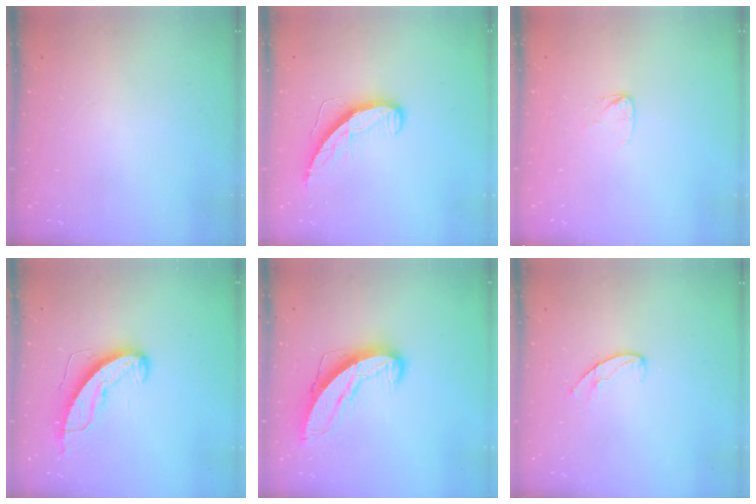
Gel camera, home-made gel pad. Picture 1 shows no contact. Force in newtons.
{"total": 10.3, "press": 10.3, "slide": 0.6}
{"total": 3.5, "press": 3.5, "slide": 0.2}
{"total": 9.9, "press": 9.8, "slide": 0.5}
{"total": 9.4, "press": 9.4, "slide": 0.9}
{"total": 6.4, "press": 6.4, "slide": 0.5}